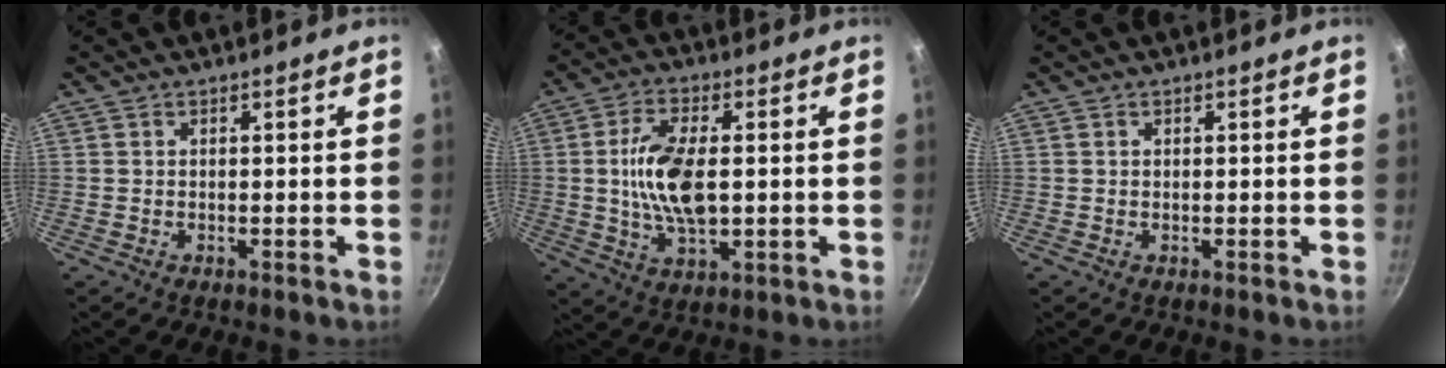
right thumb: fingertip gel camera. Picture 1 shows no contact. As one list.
[{"total": 11.9, "force": [0.5, 5.8, 10.4], "torque": [-0.194, 0.004, 0.009]}, {"total": 0.0}]